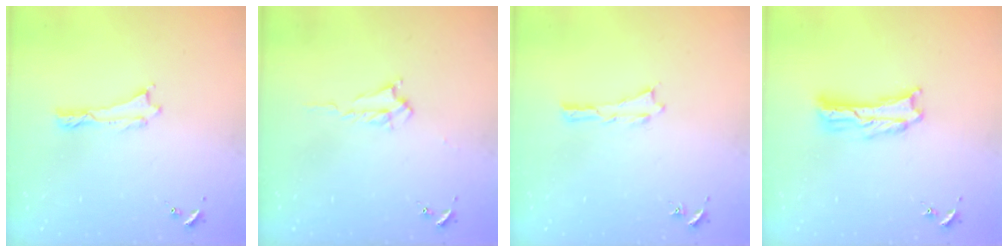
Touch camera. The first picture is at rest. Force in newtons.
{"total": 1.7, "press": 1.7, "slide": 0.3}
{"total": 0.0}
{"total": 2.8, "press": 2.7, "slide": 0.4}